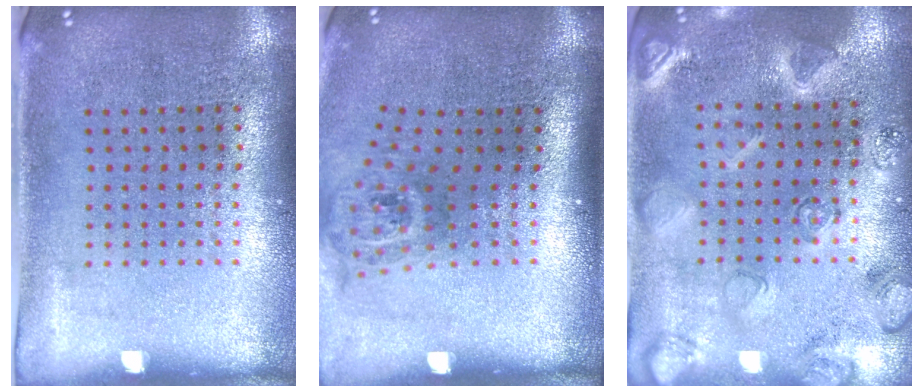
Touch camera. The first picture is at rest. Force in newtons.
{"total": 1.9, "press": 1.3, "slide": 1.4}
{"total": 2.5, "press": 2.5, "slide": 0.1}